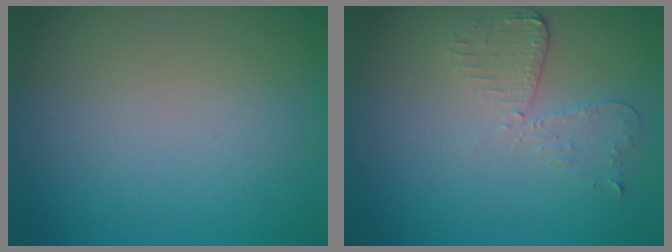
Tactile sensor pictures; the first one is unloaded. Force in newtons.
{"total": 2.6, "press": 2.3, "slide": 1.3}